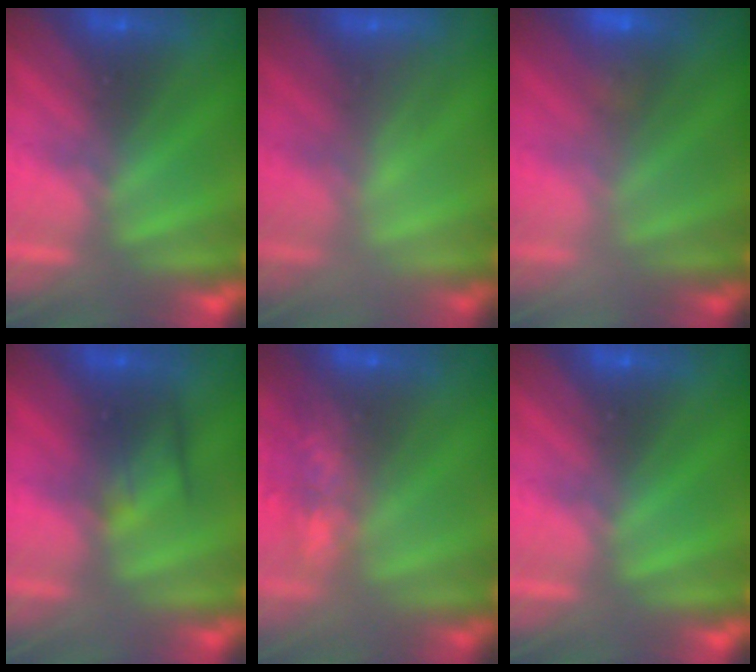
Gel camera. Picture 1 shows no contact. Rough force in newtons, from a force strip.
{"total": 2.2}
{"total": 2.2}
{"total": 2.3}
{"total": 10.0}
{"total": 0.0}